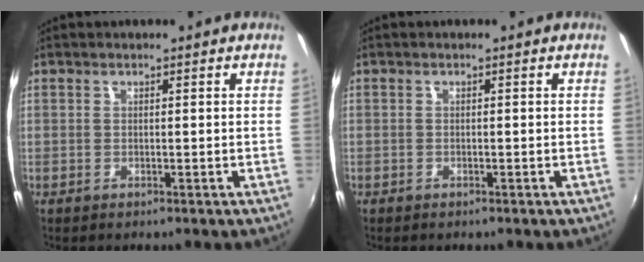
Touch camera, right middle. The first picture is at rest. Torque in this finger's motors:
{"motor_torque": [1.04, -0.98, 0.19, -0.06]}